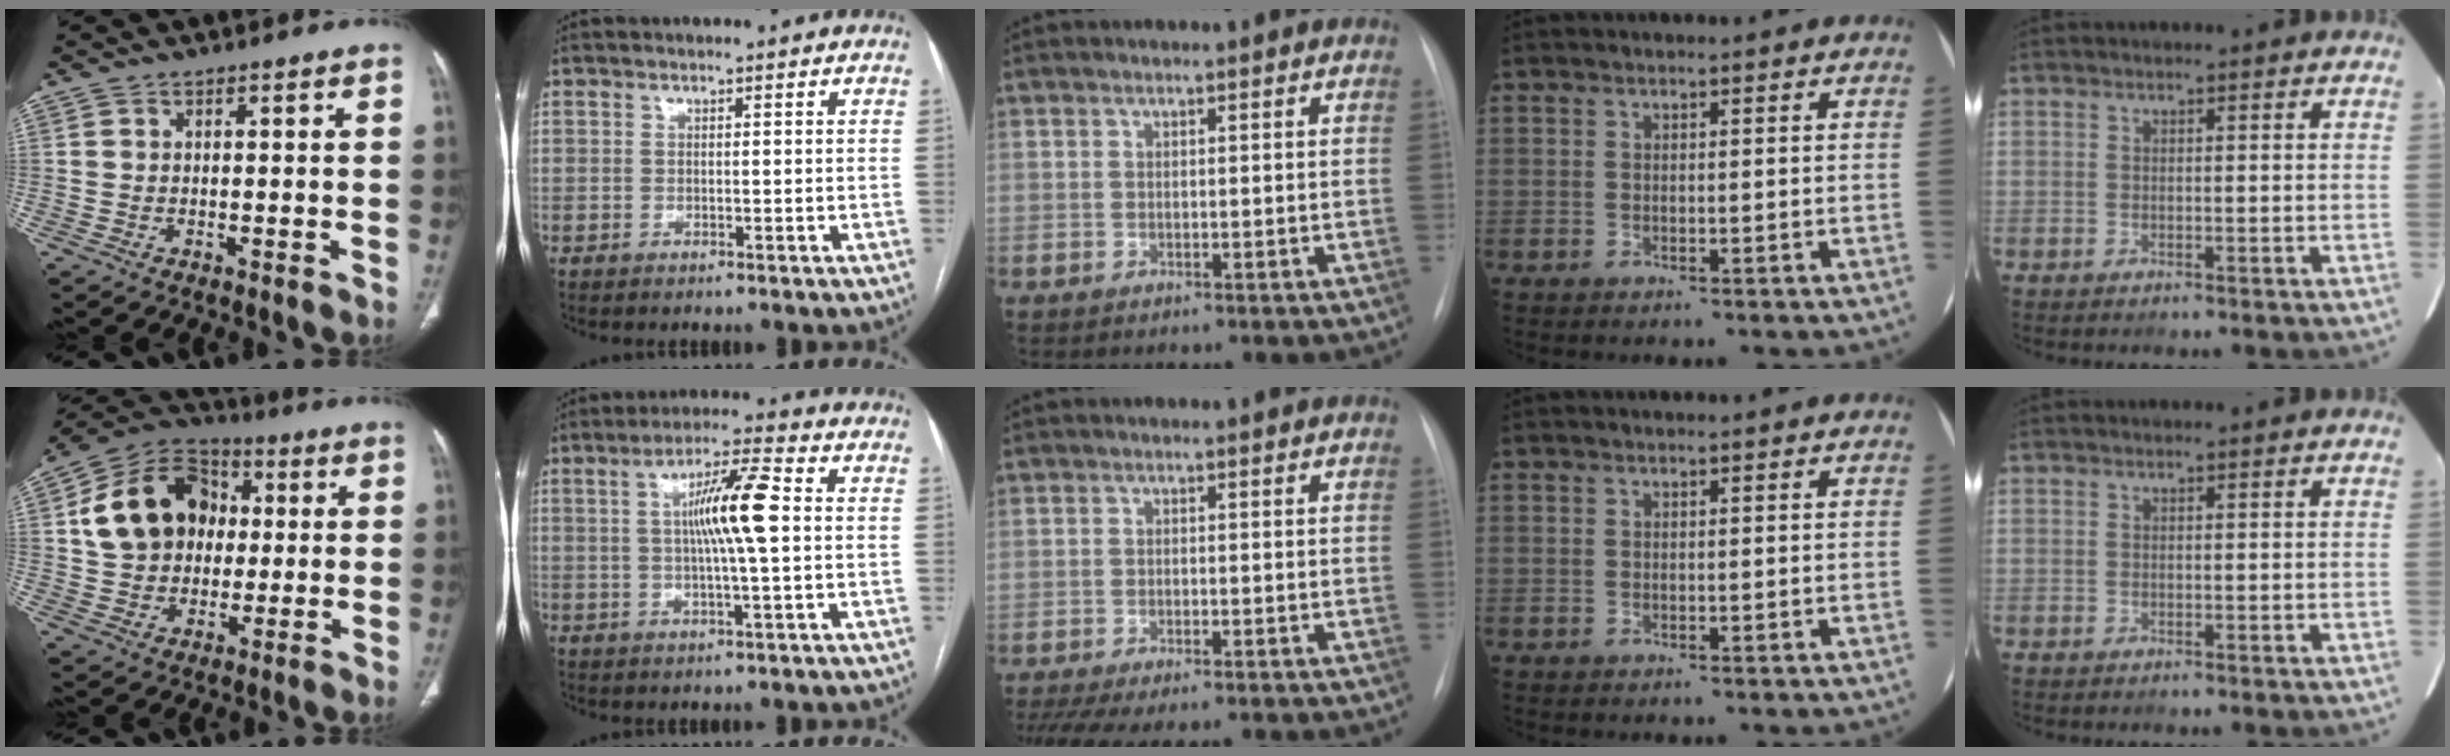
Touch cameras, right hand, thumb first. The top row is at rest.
{"thumb": {"total": 16.9, "force": [2.2, 13.5, 9.9], "torque": [-0.145, 0.023, 0.034]}, "index": {"total": 9.5, "force": [1.0, 0.4, 9.5], "torque": [-0.166, 0.010, 0.014]}, "middle": {"total": 11.5, "force": [-9.9, 1.8, 5.5], "torque": [-0.080, -0.010, -0.137]}}